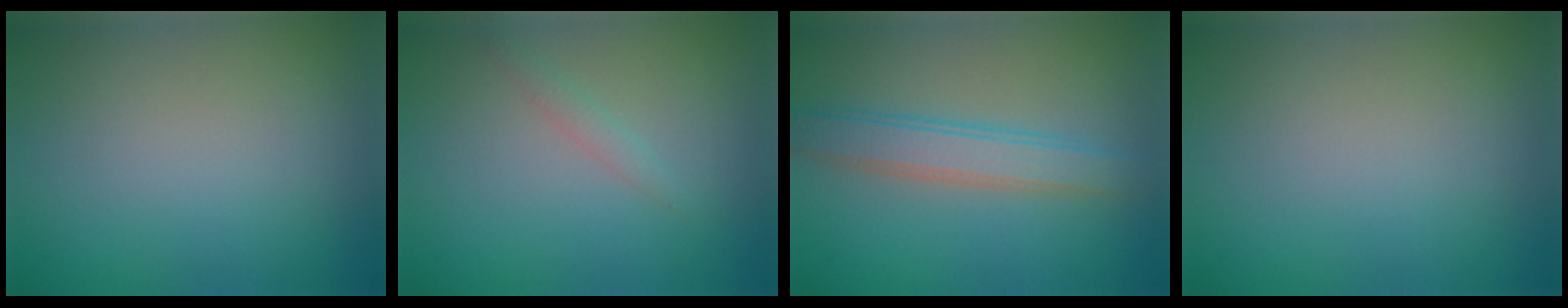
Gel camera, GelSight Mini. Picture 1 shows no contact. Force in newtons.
{"total": 1.0, "press": 0.9, "slide": 0.1}
{"total": 3.6, "press": 3.6, "slide": 0.1}
{"total": 0.0}